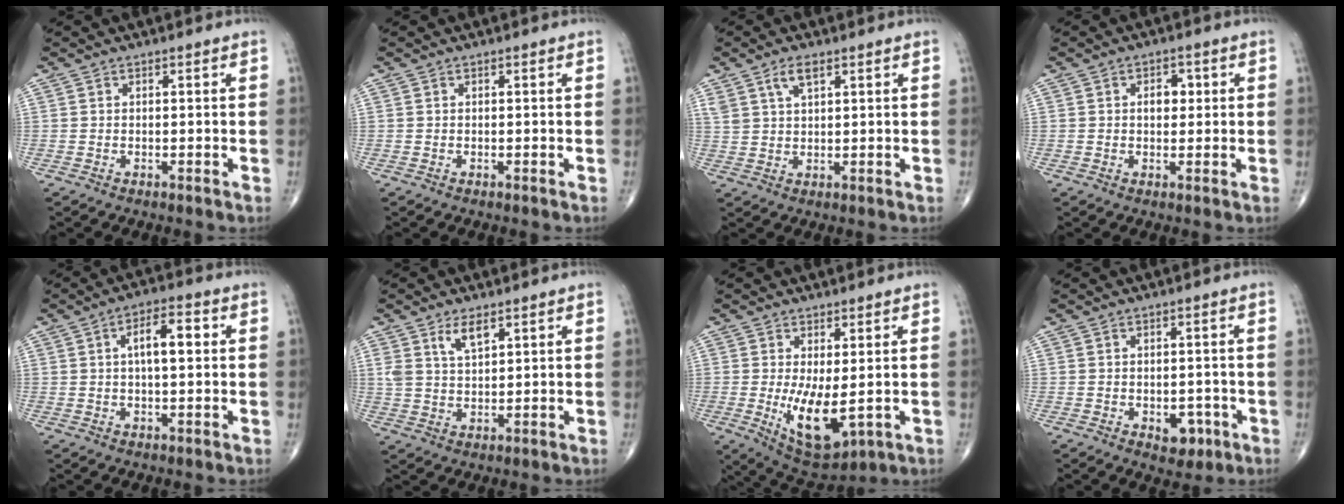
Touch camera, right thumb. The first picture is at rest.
{"total": 0.0}
{"total": 4.3, "force": [2.5, 1.8, 3.0], "torque": [-0.055, -0.006, 0.052]}
{"total": 3.4, "force": [0.6, 2.3, 2.4], "torque": [-0.020, 0.004, 0.007]}
{"total": 7.0, "force": [1.3, 2.7, 6.3], "torque": [-0.095, 0.012, 0.017]}
{"total": 4.7, "force": [2.8, 1.9, 3.3], "torque": [-0.056, -0.016, 0.057]}
{"total": 9.8, "force": [-1.1, 4.0, 8.9], "torque": [-0.141, -0.027, 0.001]}
{"total": 4.5, "force": [-1.6, 2.9, 3.0], "torque": [-0.017, 0.008, -0.014]}